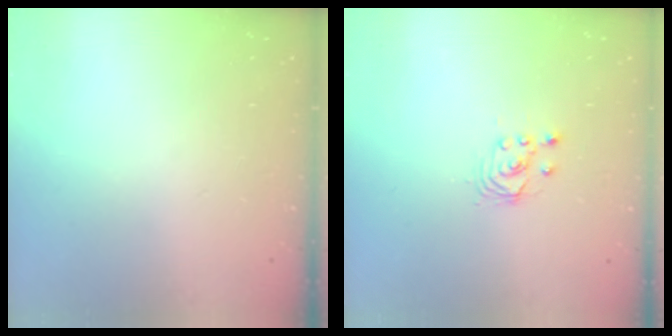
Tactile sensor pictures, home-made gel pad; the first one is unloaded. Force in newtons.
{"total": 2.5, "press": 2.5, "slide": 0.2}